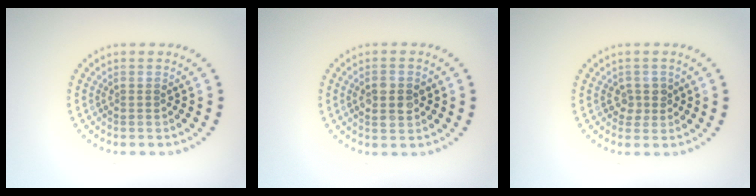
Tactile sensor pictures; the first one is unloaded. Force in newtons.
{"total": 2.8, "press": 2.8, "slide": 0.1}
{"total": 1.4, "press": 1.2, "slide": 0.7}